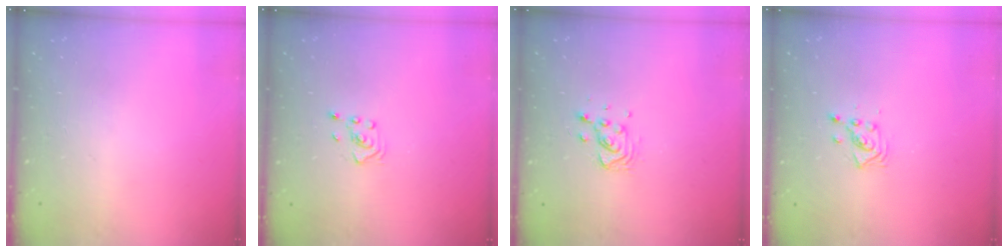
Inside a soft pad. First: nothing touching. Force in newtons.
{"total": 2.8, "press": 2.6, "slide": 1.1}
{"total": 8.3, "press": 8.0, "slide": 2.1}
{"total": 3.3, "press": 3.3, "slide": 0.4}